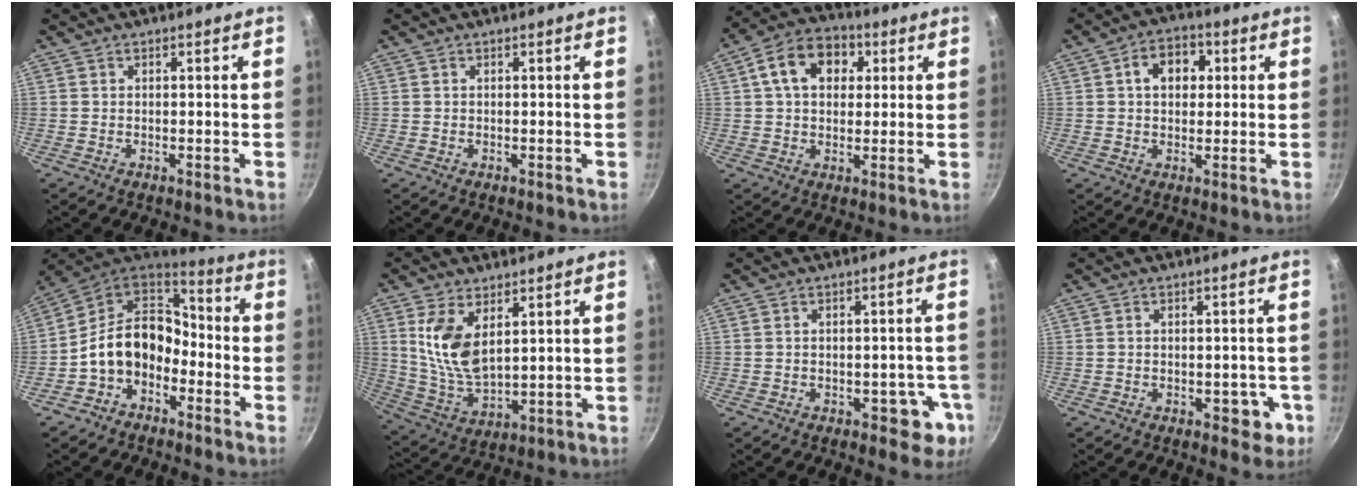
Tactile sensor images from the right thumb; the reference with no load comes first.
{"total": 0.0}
{"total": 11.9, "force": [3.3, 8.5, 7.6], "torque": [-0.102, 0.017, 0.038]}
{"total": 7.8, "force": [1.8, 5.7, 5.0], "torque": [-0.044, 0.010, 0.017]}
{"total": 13.6, "force": [-4.3, 10.1, 8.1], "torque": [-0.117, 0.062, -0.098]}
{"total": 11.1, "force": [3.9, 5.7, 8.7], "torque": [-0.165, -0.032, 0.086]}
{"total": 6.0, "force": [-2.4, 3.7, 4.2], "torque": [-0.016, 0.018, -0.020]}
{"total": 4.6, "force": [-1.6, 2.8, 3.3], "torque": [-0.014, 0.011, -0.015]}